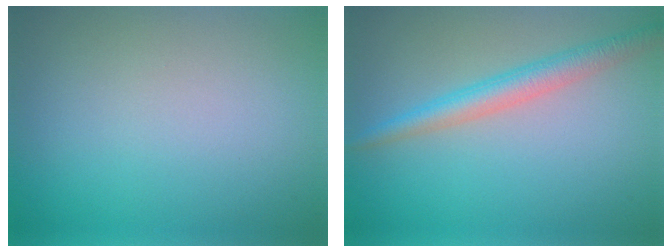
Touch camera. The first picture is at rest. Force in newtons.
{"total": 3.2, "press": 3.2, "slide": 0.1}